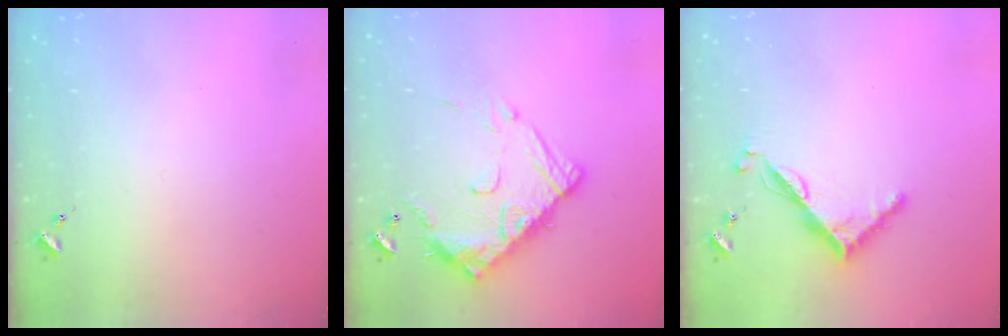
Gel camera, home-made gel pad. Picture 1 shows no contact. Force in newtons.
{"total": 15.4, "press": 15.4, "slide": 1.4}
{"total": 7.4, "press": 7.4, "slide": 0.7}